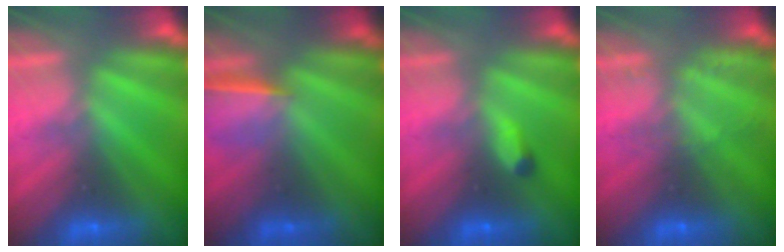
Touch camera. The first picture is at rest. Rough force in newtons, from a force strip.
{"total": 1.6}
{"total": 2.4}
{"total": 2.1}